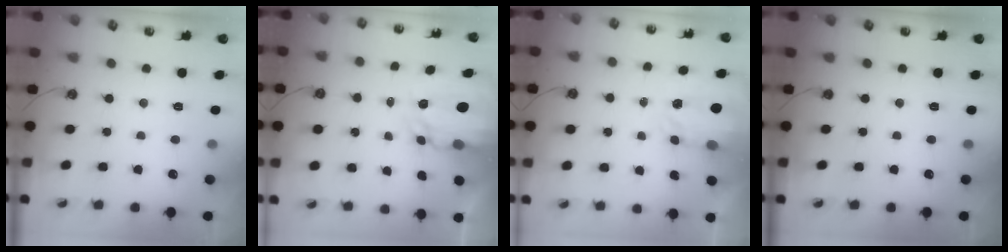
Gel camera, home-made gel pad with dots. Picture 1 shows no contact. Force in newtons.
{"total": 6.1, "press": 6.1, "slide": 0.5}
{"total": 4.0, "press": 3.9, "slide": 0.6}
{"total": 0.0}